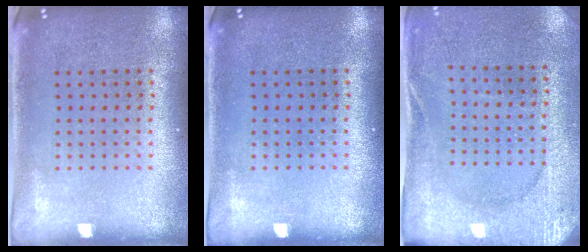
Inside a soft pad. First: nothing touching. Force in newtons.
{"total": 0.0}
{"total": 2.6, "press": 2.6, "slide": 0.4}